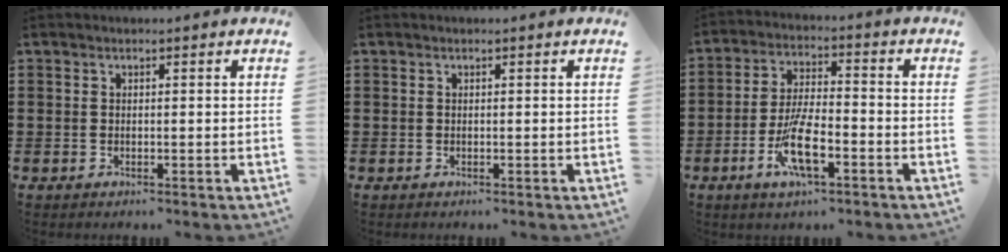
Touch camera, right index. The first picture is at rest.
{"total": 0.0}
{"total": 8.8, "force": [-3.8, 2.8, 7.5], "torque": [-0.166, -0.010, -0.072]}